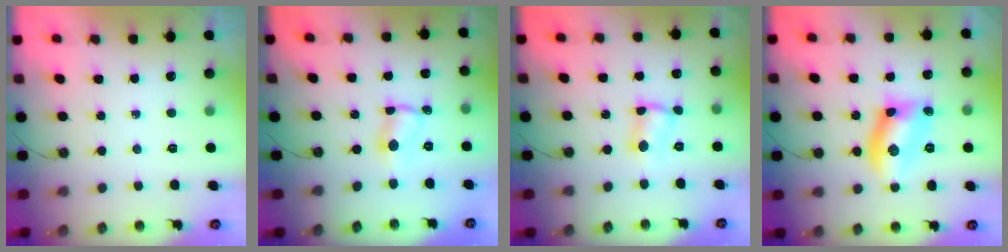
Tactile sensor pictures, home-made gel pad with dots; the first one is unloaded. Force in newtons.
{"total": 1.2, "press": 1.1, "slide": 0.6}
{"total": 3.1, "press": 3.1, "slide": 0.1}
{"total": 12.1, "press": 11.6, "slide": 3.4}